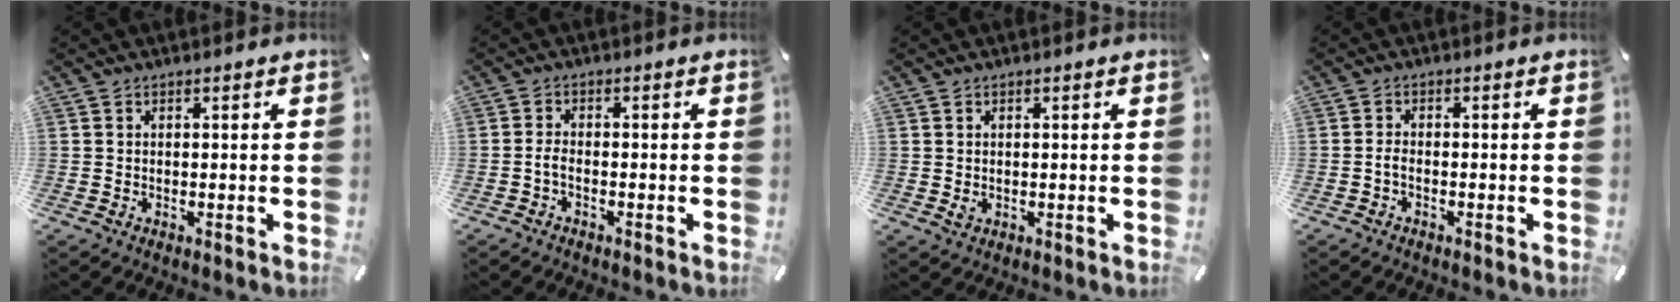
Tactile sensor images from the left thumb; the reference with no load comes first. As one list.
[{"total": 2.1, "force": [-1.1, 0.7, 1.6], "torque": [-0.035, 0.003, -0.022]}, {"total": 1.1, "force": [0.1, 0.9, 0.6], "torque": [-0.004, -0.001, -0.001]}, {"total": 1.8, "force": [-0.9, 0.7, 1.3], "torque": [-0.032, 0.001, -0.020]}]